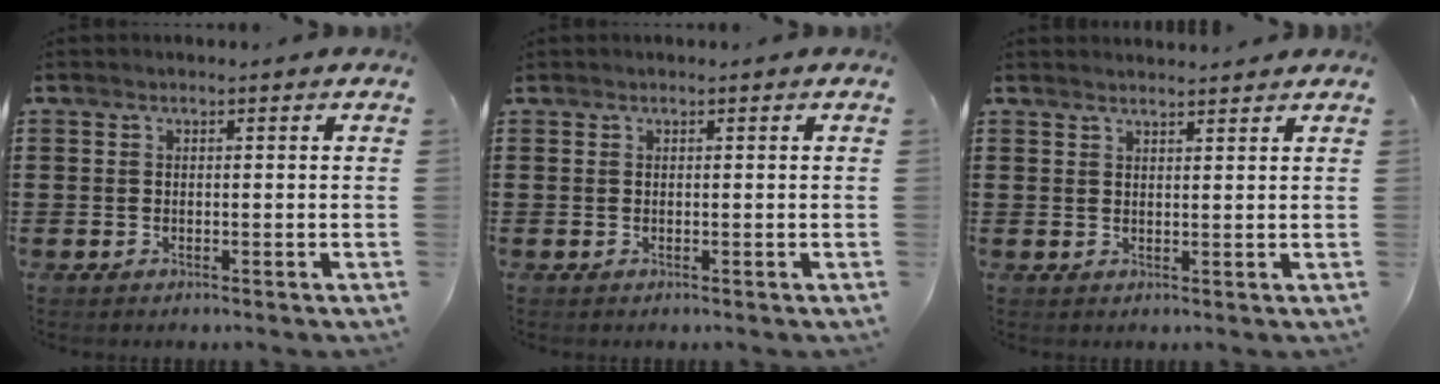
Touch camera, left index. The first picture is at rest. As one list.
[{"total": 0.0}, {"total": 1.6, "force": [1.5, 0.0, 0.2], "torque": [-0.008, 0.002, 0.030]}]